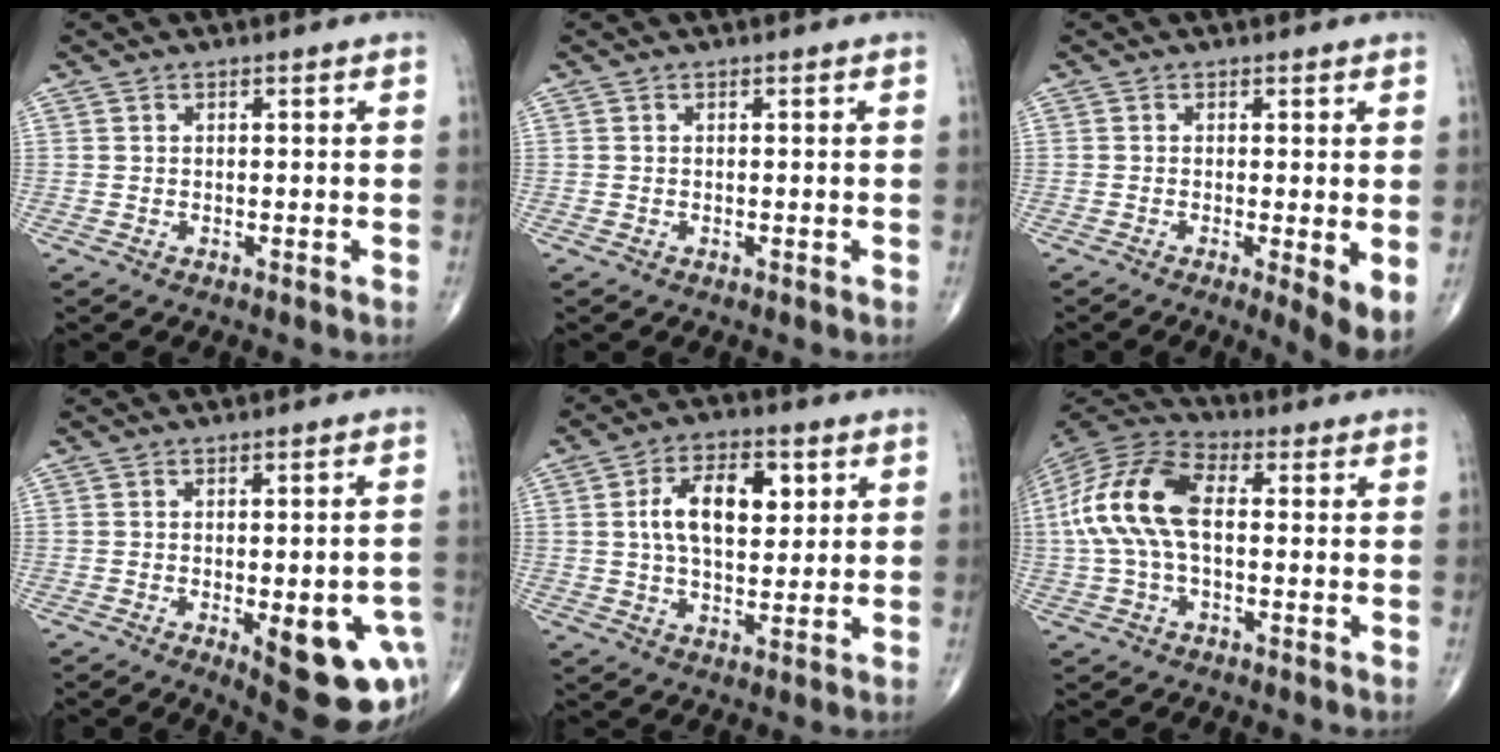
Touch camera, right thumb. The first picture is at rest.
{"total": 0.0}
{"total": 4.7, "force": [-0.6, 0.7, 4.6], "torque": [-0.075, -0.017, -0.014]}
{"total": 15.8, "force": [-5.3, 5.9, 13.6], "torque": [-0.117, 0.012, -0.046]}
{"total": 11.5, "force": [2.6, 6.4, 9.3], "torque": [-0.137, 0.002, 0.042]}
{"total": 14.6, "force": [0.7, 7.9, 12.3], "torque": [-0.261, 0.035, 0.005]}